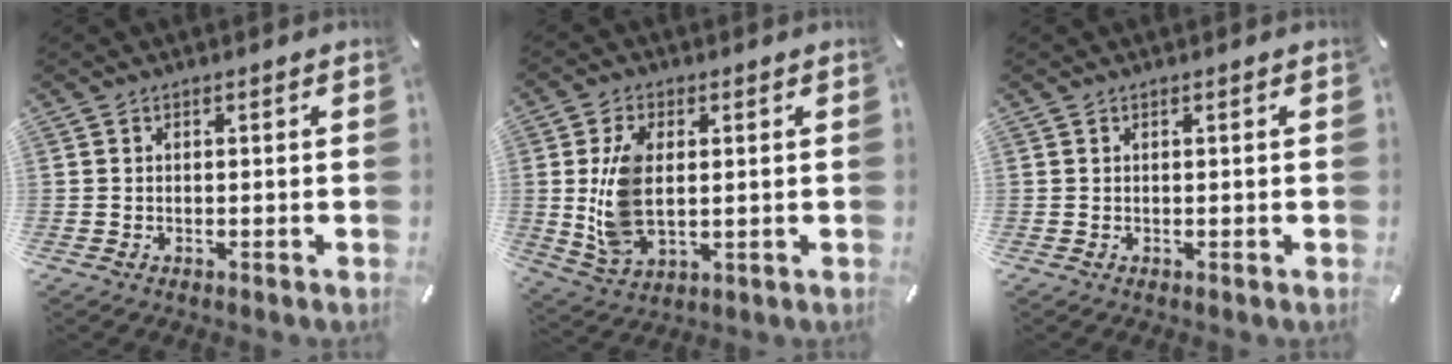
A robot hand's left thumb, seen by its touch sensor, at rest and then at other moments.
{"total": 10.7, "force": [1.1, 6.6, 8.4], "torque": [-0.195, 0.000, 0.020]}
{"total": 0.0}